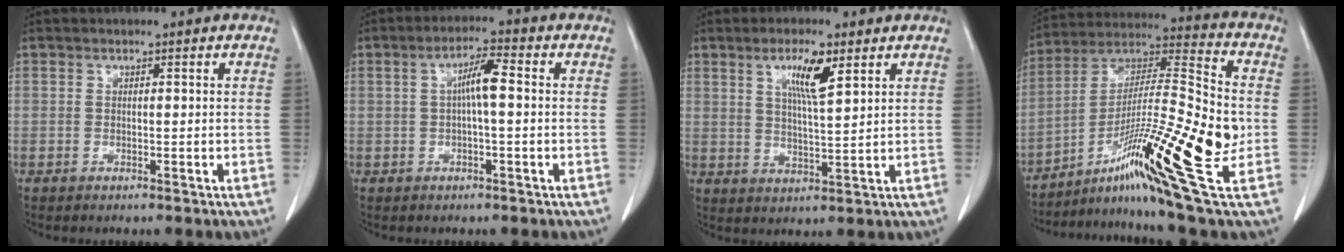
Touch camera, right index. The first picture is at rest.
{"total": 4.8, "force": [0.4, 0.6, 4.8], "torque": [-0.085, 0.013, 0.004]}
{"total": 6.7, "force": [3.4, 0.7, 5.7], "torque": [-0.103, -0.003, 0.058]}
{"total": 22.7, "force": [-6.9, 1.0, 21.6], "torque": [-0.372, -0.016, -0.121]}